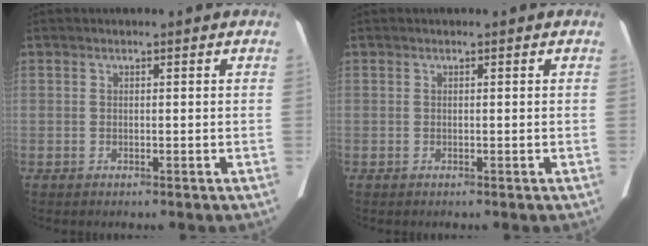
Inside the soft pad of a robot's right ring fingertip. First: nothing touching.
{"total": 0.0}